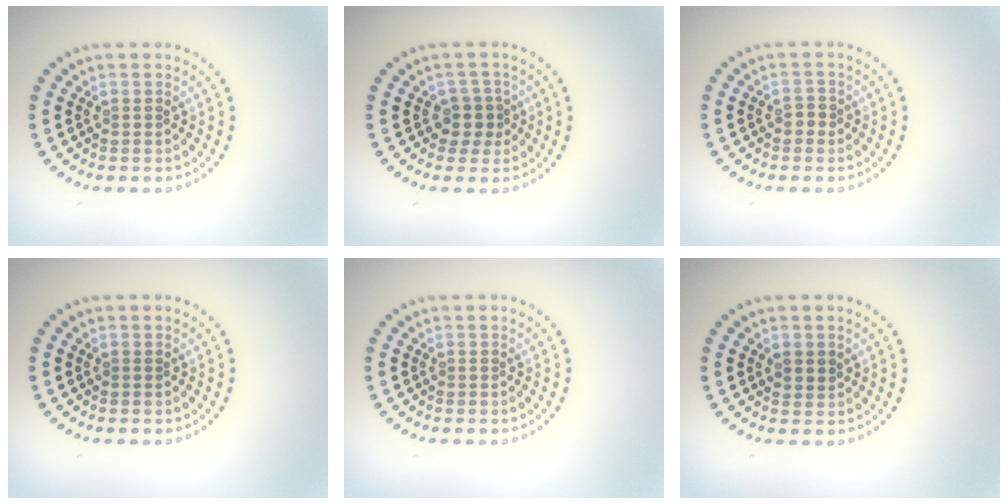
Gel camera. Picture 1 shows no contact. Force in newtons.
{"total": 2.0, "press": 1.6, "slide": 1.1}
{"total": 1.0, "press": 1.0, "slide": 0.2}
{"total": 0.0}
{"total": 0.0}
{"total": 1.3, "press": 1.1, "slide": 0.5}